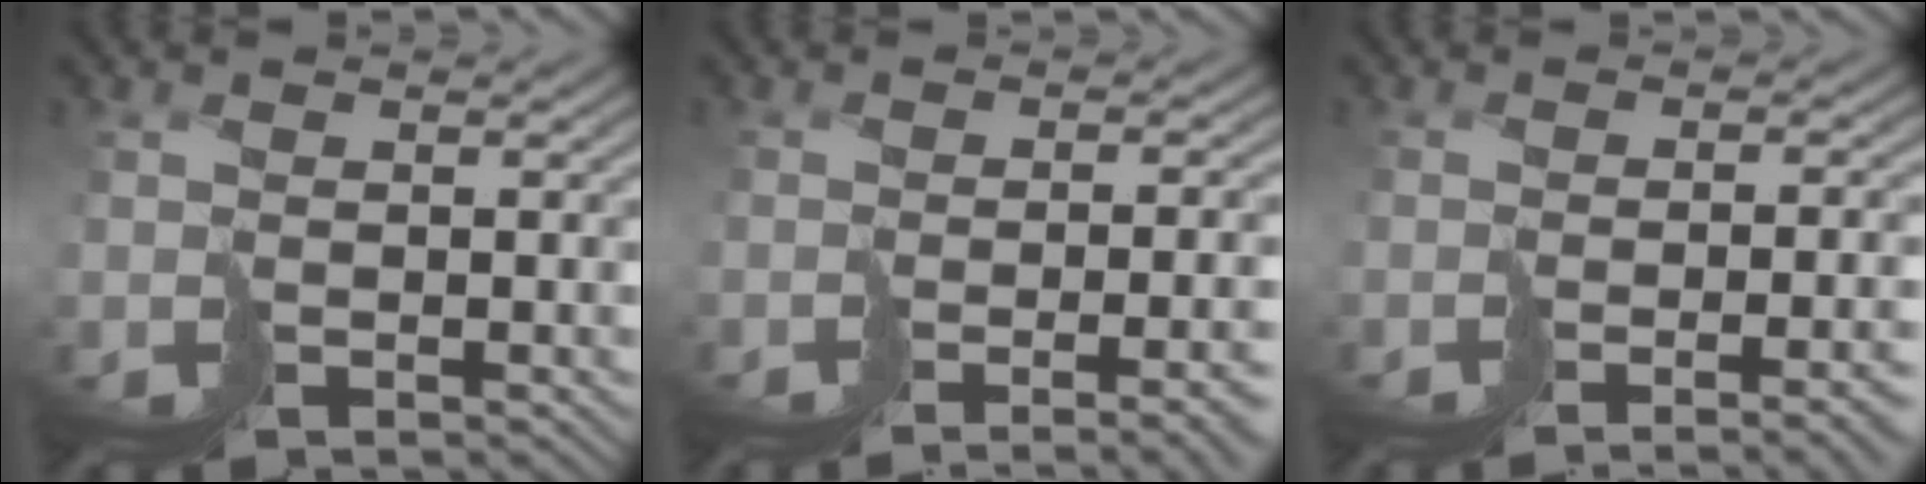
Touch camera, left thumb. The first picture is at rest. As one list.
[{"total": 6.0, "force": [-3.4, 0.9, 4.8], "torque": [-0.040, -0.017, -0.034]}, {"total": 5.2, "force": [-3.0, 0.6, 4.2], "torque": [-0.032, -0.015, -0.032]}]